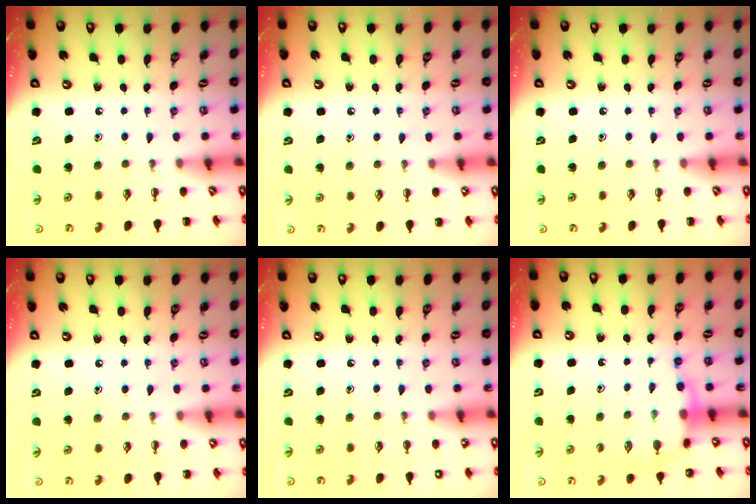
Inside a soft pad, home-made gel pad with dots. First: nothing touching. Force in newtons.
{"total": 5.6, "press": 5.3, "slide": 1.9}
{"total": 0.0}
{"total": 5.1, "press": 4.9, "slide": 1.4}
{"total": 1.9, "press": 1.9, "slide": 0.2}
{"total": 7.5, "press": 7.5, "slide": 1.0}